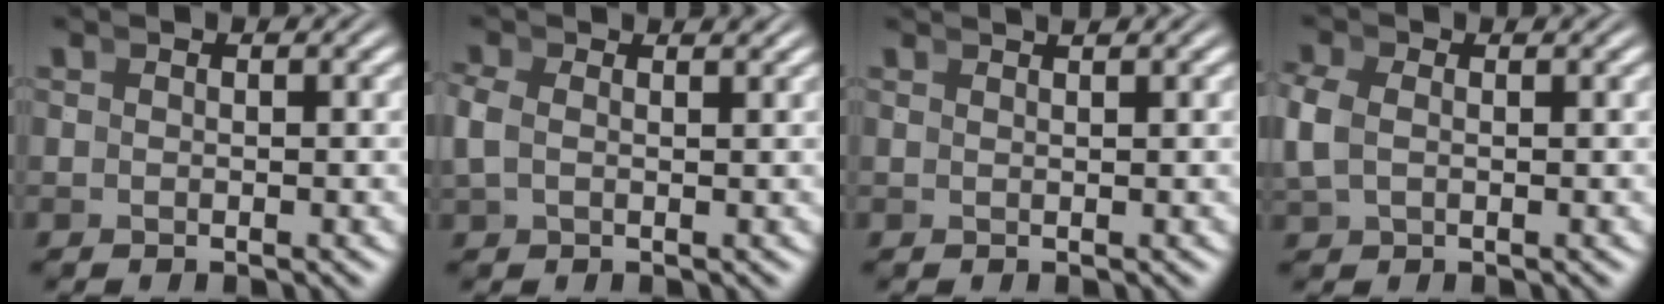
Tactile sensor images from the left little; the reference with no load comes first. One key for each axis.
{"total": 1.4, "fx": 0.6, "fy": 0.6, "fz": 1.2, "tx": -0.027, "ty": -0.003, "tz": 0.014}
{"total": 1.3, "fx": 1.0, "fy": -0.7, "fz": 0.2, "tx": 0.009, "ty": 0.007, "tz": 0.019}
{"total": 1.8, "fx": 0.3, "fy": 1.2, "fz": 1.4, "tx": -0.044, "ty": -0.005, "tz": 0.014}